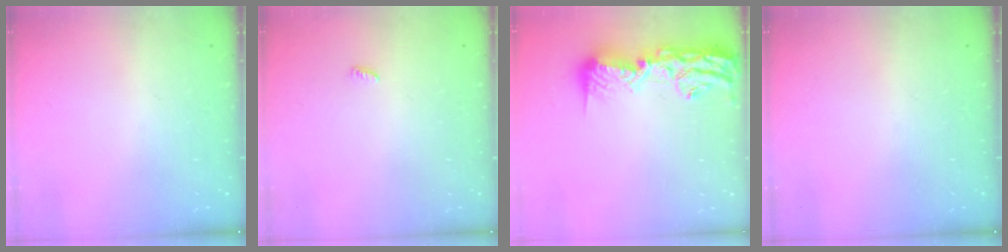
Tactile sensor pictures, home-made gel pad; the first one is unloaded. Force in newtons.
{"total": 2.4, "press": 2.4, "slide": 0.2}
{"total": 16.3, "press": 15.9, "slide": 3.5}
{"total": 0.0}